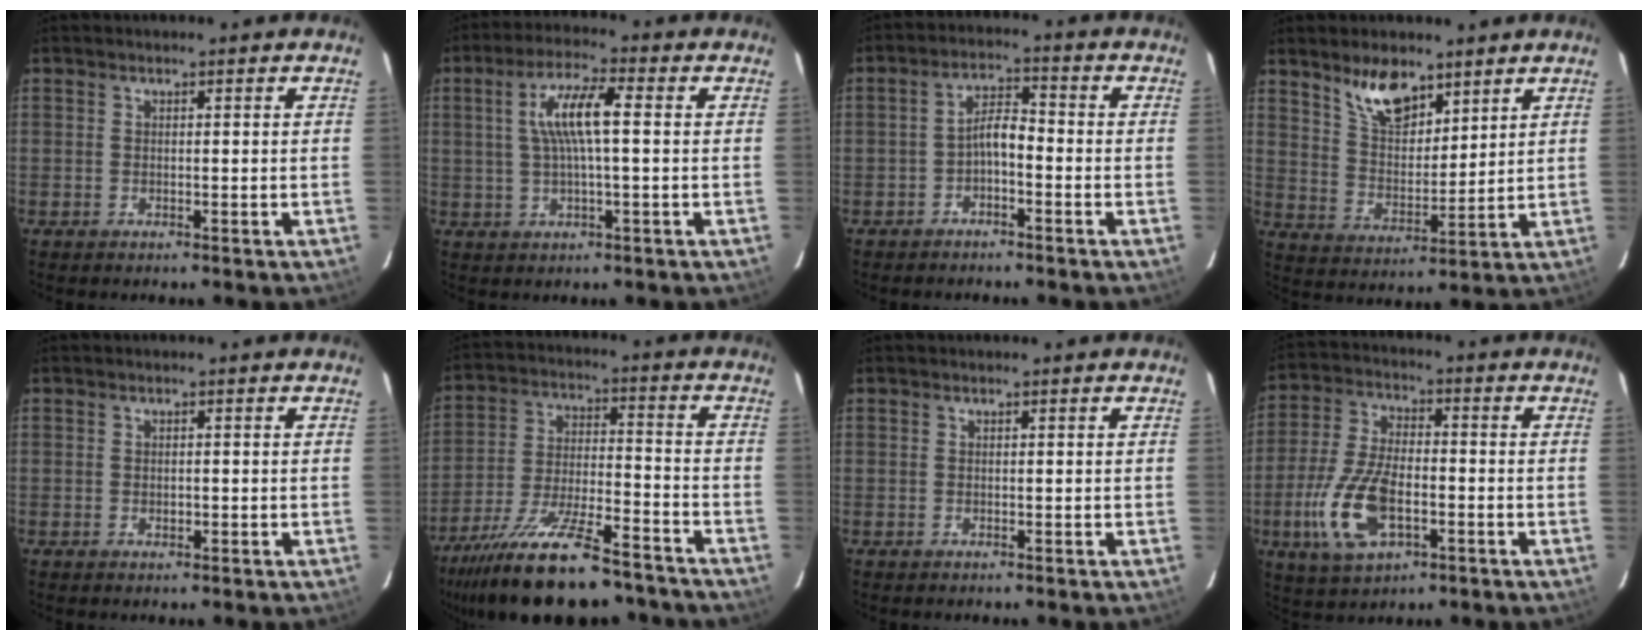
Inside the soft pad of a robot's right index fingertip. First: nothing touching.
{"total": 8.1, "force": [1.0, 1.2, 7.9], "torque": [-0.149, 0.009, 0.021]}
{"total": 3.7, "force": [-2.1, 1.3, 2.8], "torque": [-0.057, 0.014, -0.035]}
{"total": 9.6, "force": [6.8, 4.2, 5.3], "torque": [-0.090, 0.005, 0.134]}
{"total": 1.0, "force": [-0.3, 0.7, 0.8], "torque": [-0.011, 0.000, -0.003]}
{"total": 22.3, "force": [-17.9, 5.8, 12.0], "torque": [-0.228, -0.037, -0.278]}
{"total": 0.0}
{"total": 13.8, "force": [-4.6, 6.6, 11.2], "torque": [-0.246, -0.006, -0.082]}